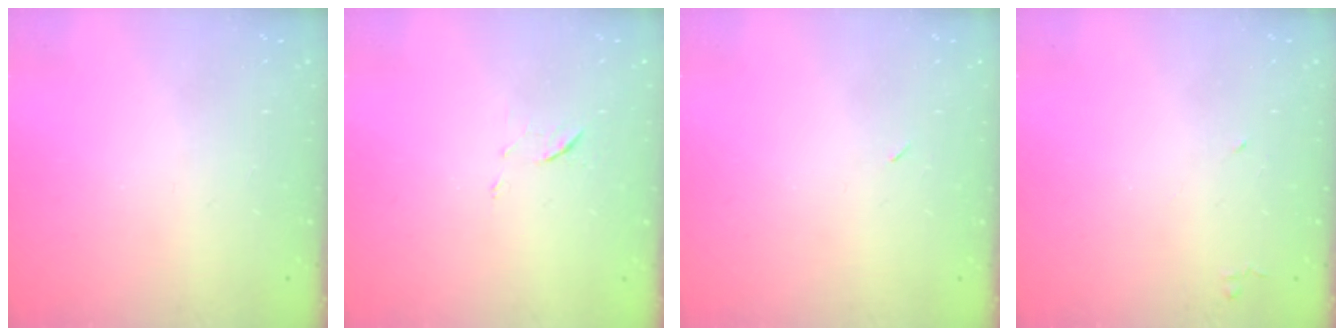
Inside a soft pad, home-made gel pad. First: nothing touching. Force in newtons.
{"total": 5.8, "press": 5.7, "slide": 1.3}
{"total": 2.2, "press": 1.8, "slide": 1.2}
{"total": 4.0, "press": 3.9, "slide": 0.7}